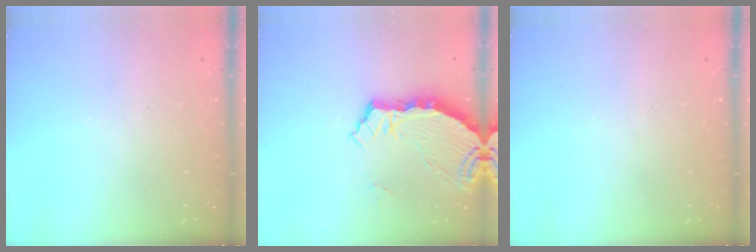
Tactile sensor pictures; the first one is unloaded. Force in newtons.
{"total": 7.0, "press": 6.4, "slide": 2.8}
{"total": 0.0}